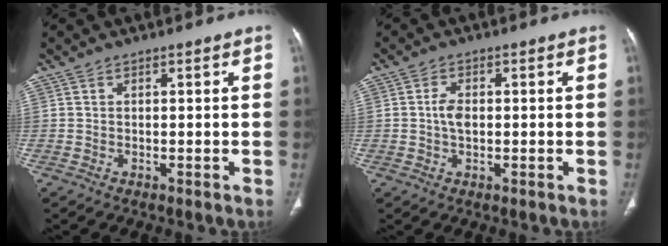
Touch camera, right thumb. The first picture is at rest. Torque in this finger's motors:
{"motor_torque": [0.71, 0.48, 0.36, -0.21, 0.04]}